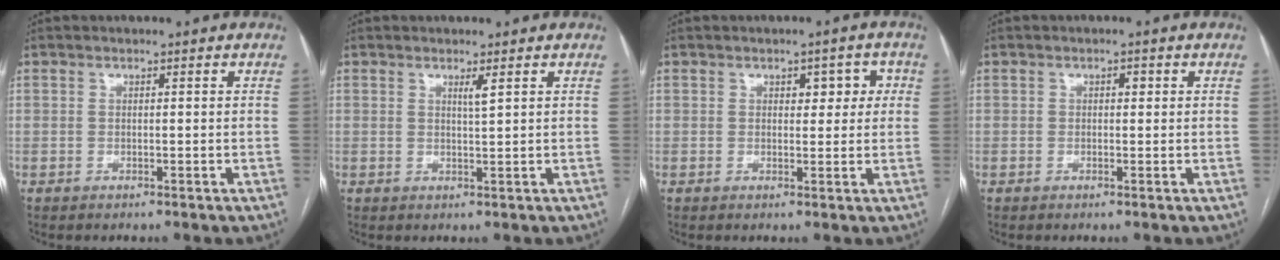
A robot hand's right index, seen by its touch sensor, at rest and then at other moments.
{"total": 1.5, "force": [0.9, -0.3, 1.2], "torque": [-0.023, -0.008, 0.015]}
{"total": 3.8, "force": [1.1, 2.1, 2.9], "torque": [-0.028, 0.015, 0.013]}
{"total": 1.1, "force": [0.3, 0.7, 0.9], "torque": [-0.011, 0.003, 0.003]}